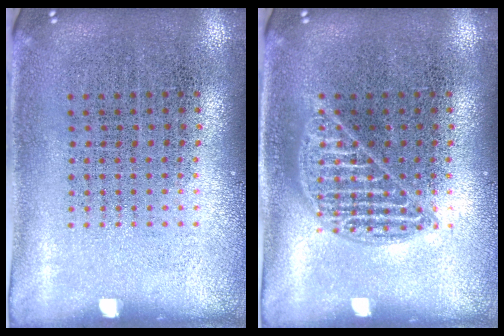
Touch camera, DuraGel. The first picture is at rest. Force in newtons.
{"total": 1.8, "press": 1.8, "slide": 0.3}